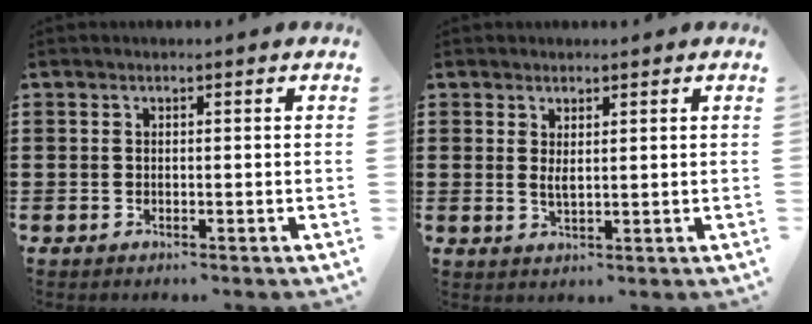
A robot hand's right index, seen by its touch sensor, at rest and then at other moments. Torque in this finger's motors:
{"motor_torque": [-0.09, 0.18, 0.04, 0.01]}